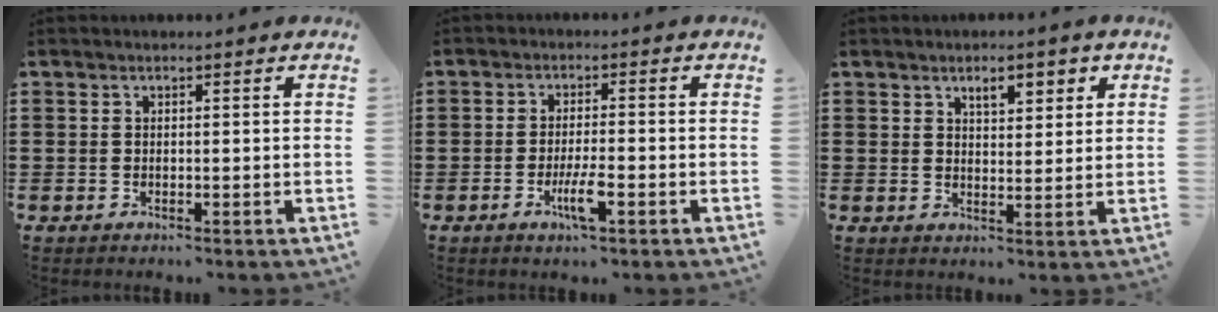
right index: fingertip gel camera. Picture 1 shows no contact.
{"total": 4.6, "force": [-2.0, 0.7, 4.1], "torque": [-0.080, -0.008, -0.036]}
{"total": 3.8, "force": [2.2, 1.7, 2.5], "torque": [-0.034, -0.001, 0.032]}